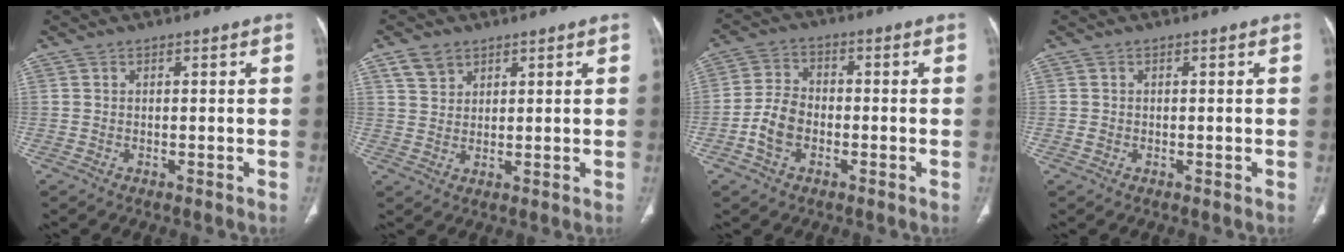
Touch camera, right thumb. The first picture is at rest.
{"total": 4.3, "force": [2.7, 2.9, 1.6], "torque": [-0.020, -0.009, 0.058]}
{"total": 7.0, "force": [-2.3, 4.9, 4.4], "torque": [-0.080, 0.019, -0.051]}
{"total": 0.7, "force": [-0.2, 0.6, 0.3], "torque": [-0.004, 0.001, -0.002]}